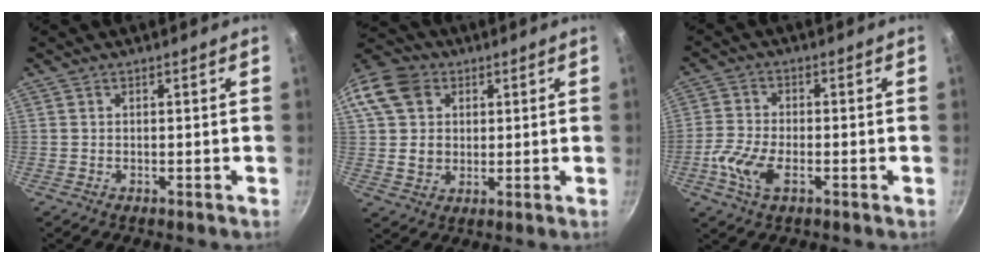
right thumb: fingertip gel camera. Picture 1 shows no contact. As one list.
[{"total": 14.2, "force": [4.1, 11.6, 7.0], "torque": [-0.125, 0.011, 0.069]}, {"total": 7.1, "force": [-2.6, 3.2, 5.7], "torque": [-0.129, 0.008, -0.064]}]